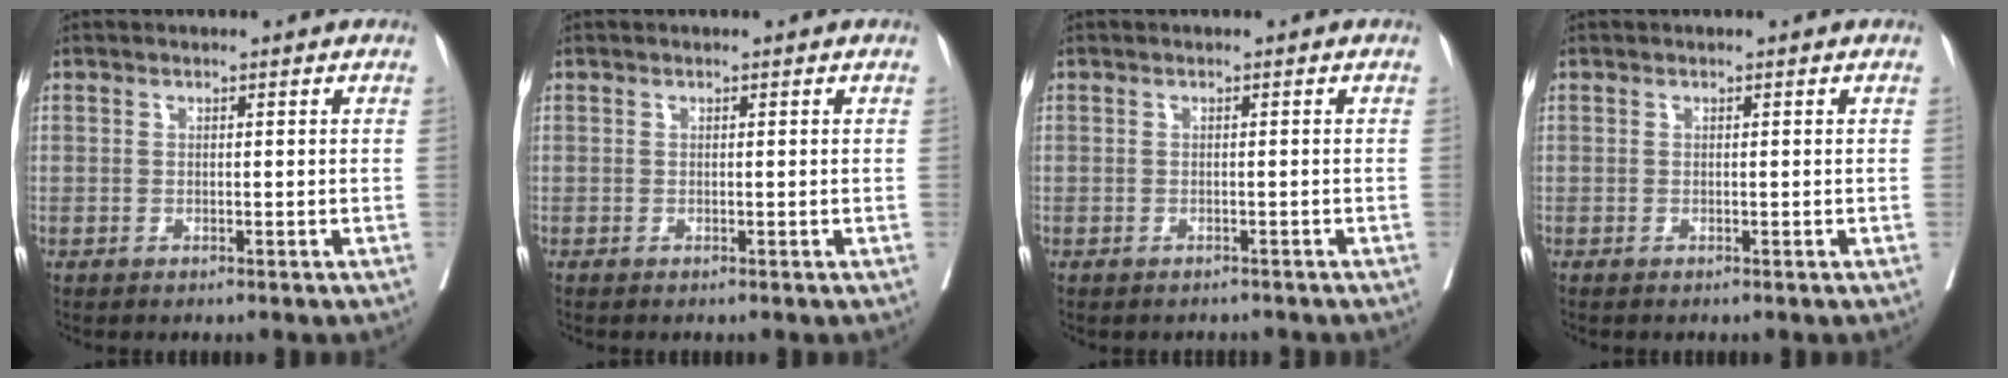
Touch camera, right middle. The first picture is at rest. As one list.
[{"total": 0.0}, {"total": 2.3, "force": [-2.2, 0.6, 0.5], "torque": [-0.009, -0.002, -0.030]}, {"total": 0.0}]